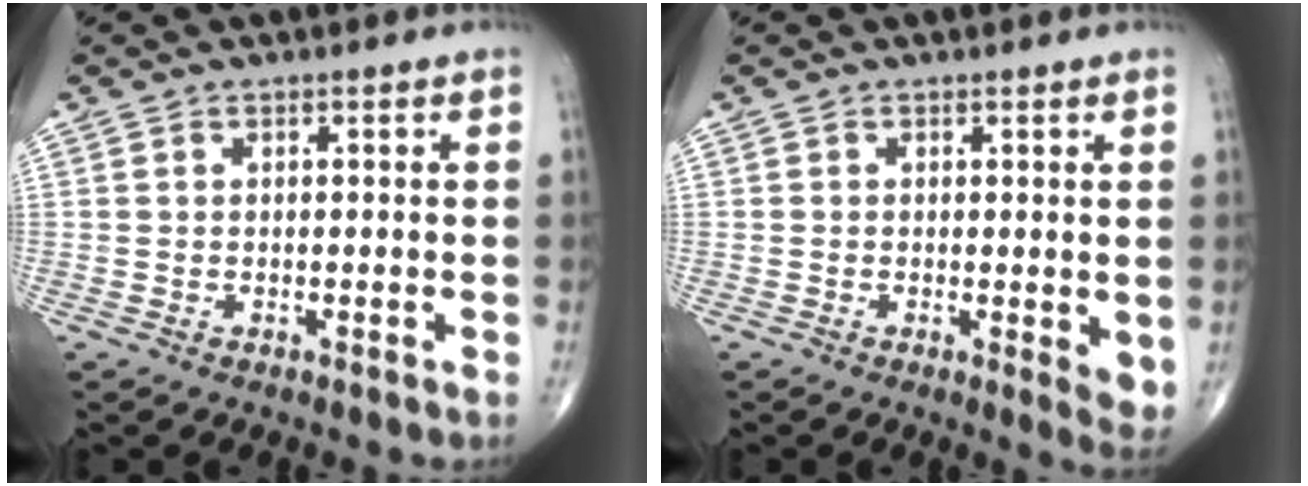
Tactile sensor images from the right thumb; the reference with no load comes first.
{"total": 4.1, "force": [0.0, 1.2, 3.9], "torque": [-0.050, -0.013, -0.002]}